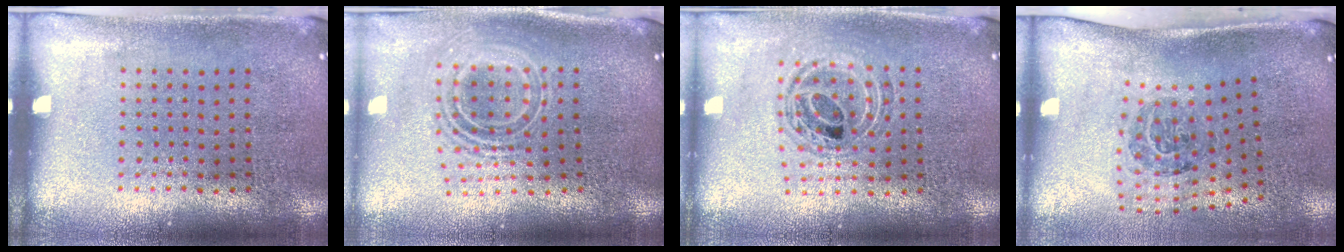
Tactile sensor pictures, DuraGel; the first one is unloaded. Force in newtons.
{"total": 2.2, "press": 1.5, "slide": 1.5}
{"total": 0.9, "press": 0.9, "slide": 0.2}
{"total": 1.8, "press": 1.3, "slide": 1.3}